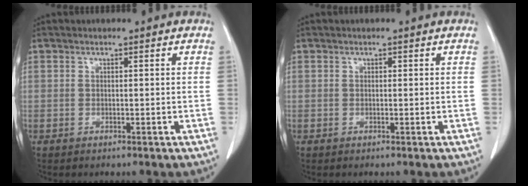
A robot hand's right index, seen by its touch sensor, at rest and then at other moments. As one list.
[{"total": 0.0}]